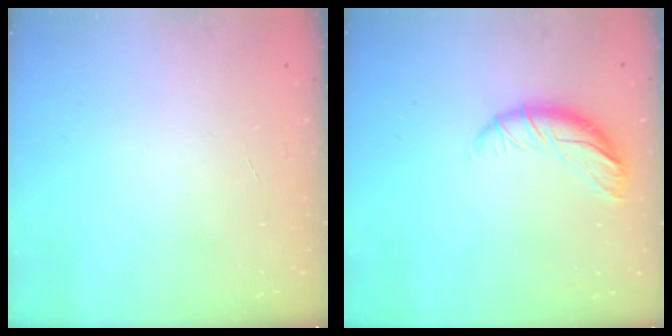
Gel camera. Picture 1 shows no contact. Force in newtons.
{"total": 10.1, "press": 10.1, "slide": 0.4}